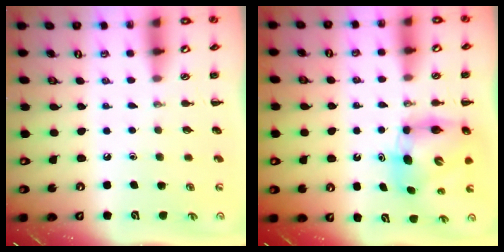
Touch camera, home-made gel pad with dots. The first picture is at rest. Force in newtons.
{"total": 7.4, "press": 7.4, "slide": 0.8}